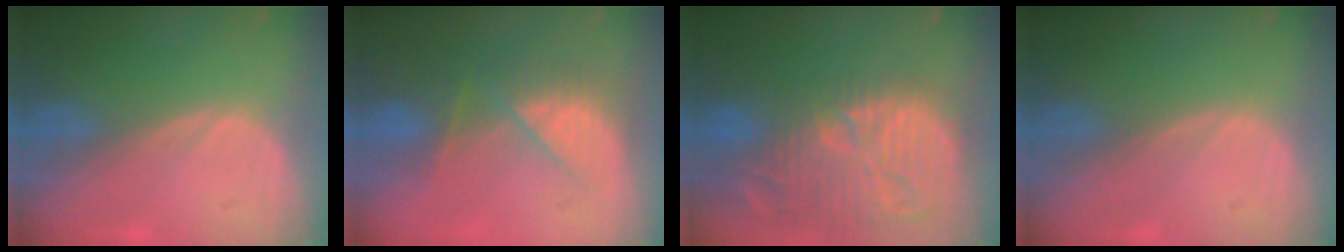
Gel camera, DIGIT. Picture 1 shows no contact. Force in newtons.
{"total": 7.7, "press": 7.0, "slide": 3.3}
{"total": 15.4, "press": 13.4, "slide": 7.6}
{"total": 0.0}